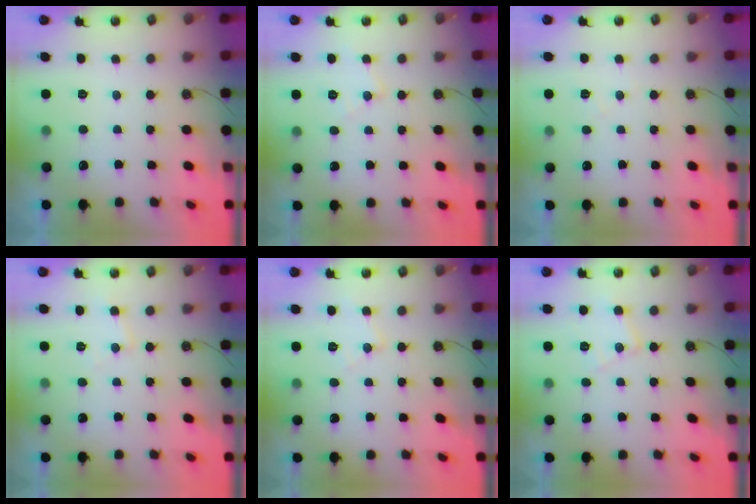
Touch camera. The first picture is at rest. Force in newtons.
{"total": 7.1, "press": 7.1, "slide": 0.4}
{"total": 4.4, "press": 4.4, "slide": 0.6}
{"total": 5.1, "press": 5.1, "slide": 0.5}
{"total": 7.1, "press": 7.1, "slide": 0.4}
{"total": 10.0, "press": 10.0, "slide": 0.7}